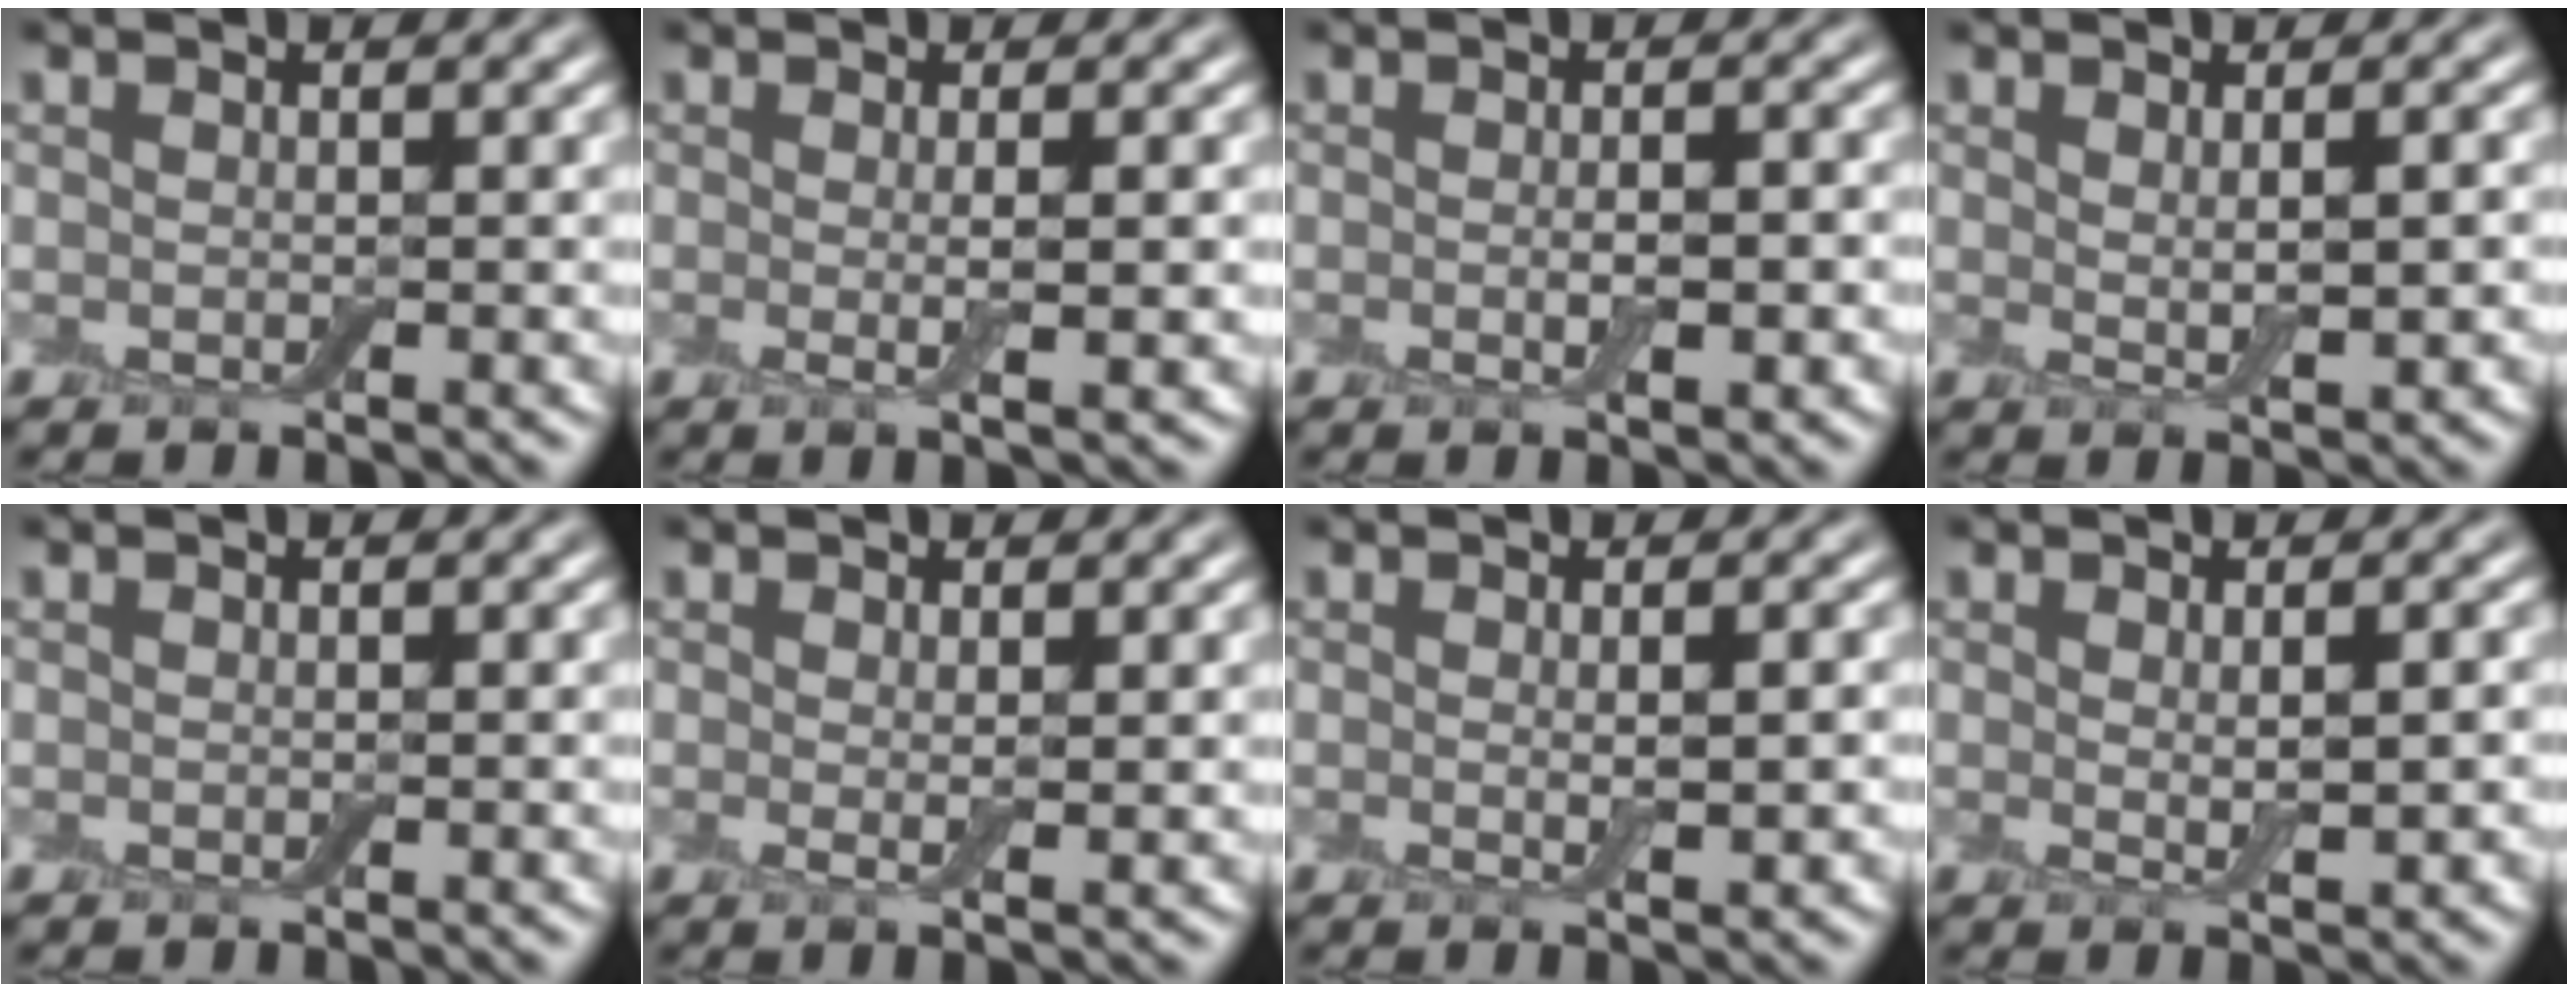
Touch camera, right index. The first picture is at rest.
{"total": 2.6, "force": [-0.1, 0.5, 2.5], "torque": [-0.041, -0.008, -0.001]}
{"total": 2.3, "force": [-0.4, 0.7, 2.1], "torque": [-0.037, -0.005, -0.005]}
{"total": 2.4, "force": [0.5, 0.6, 2.2], "torque": [-0.041, -0.004, 0.011]}
{"total": 0.0}
{"total": 1.5, "force": [0.5, 0.3, 1.4], "torque": [-0.024, -0.008, 0.010]}
{"total": 2.0, "force": [0.1, 0.3, 2.0], "torque": [-0.032, -0.005, 0.001]}
{"total": 2.5, "force": [0.3, 0.6, 2.4], "torque": [-0.043, -0.006, 0.006]}